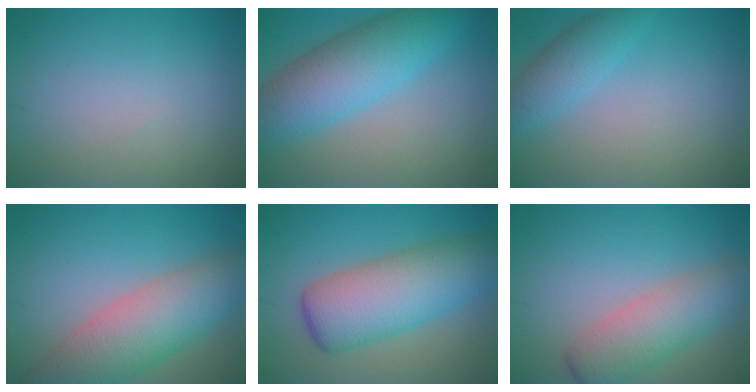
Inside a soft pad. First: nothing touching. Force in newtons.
{"total": 8.0, "press": 8.0, "slide": 0.2}
{"total": 3.2, "press": 3.1, "slide": 0.2}
{"total": 8.2, "press": 8.2, "slide": 0.2}
{"total": 8.7, "press": 8.7, "slide": 0.2}
{"total": 5.1, "press": 5.1, "slide": 0.2}